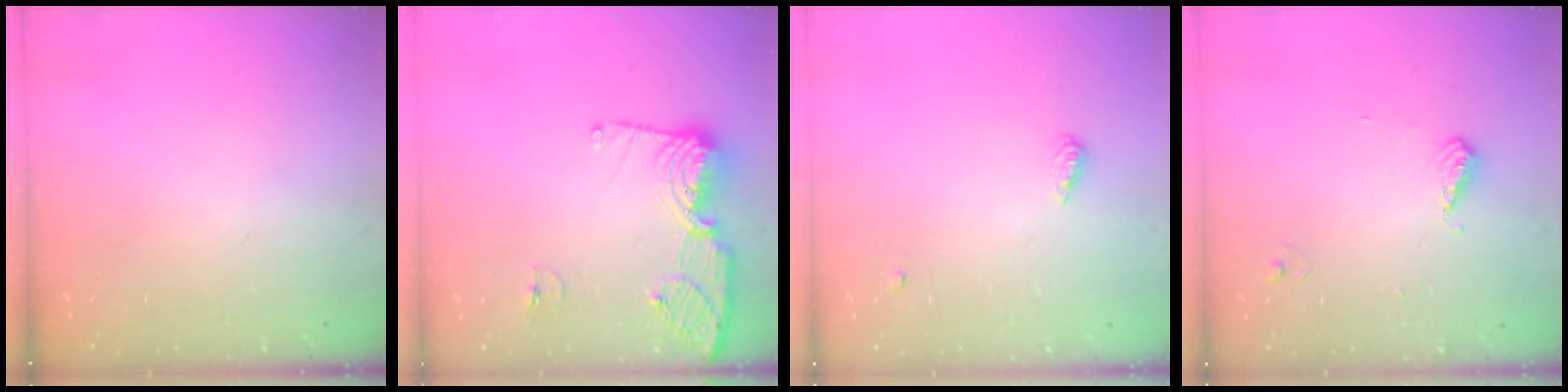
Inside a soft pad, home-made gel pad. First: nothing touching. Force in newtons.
{"total": 11.7, "press": 11.7, "slide": 1.2}
{"total": 5.5, "press": 5.4, "slide": 1.0}
{"total": 5.0, "press": 4.9, "slide": 0.6}